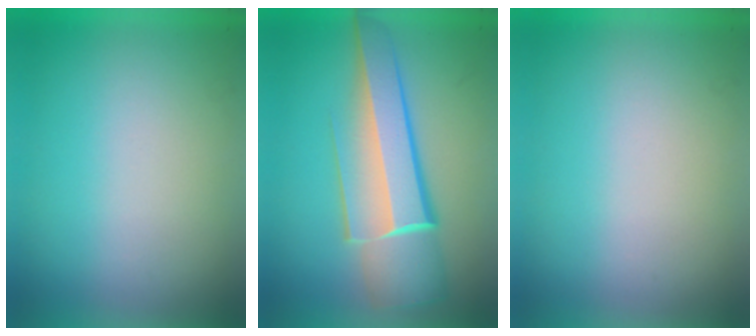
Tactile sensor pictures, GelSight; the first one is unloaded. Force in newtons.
{"total": 6.7}
{"total": 0.0}